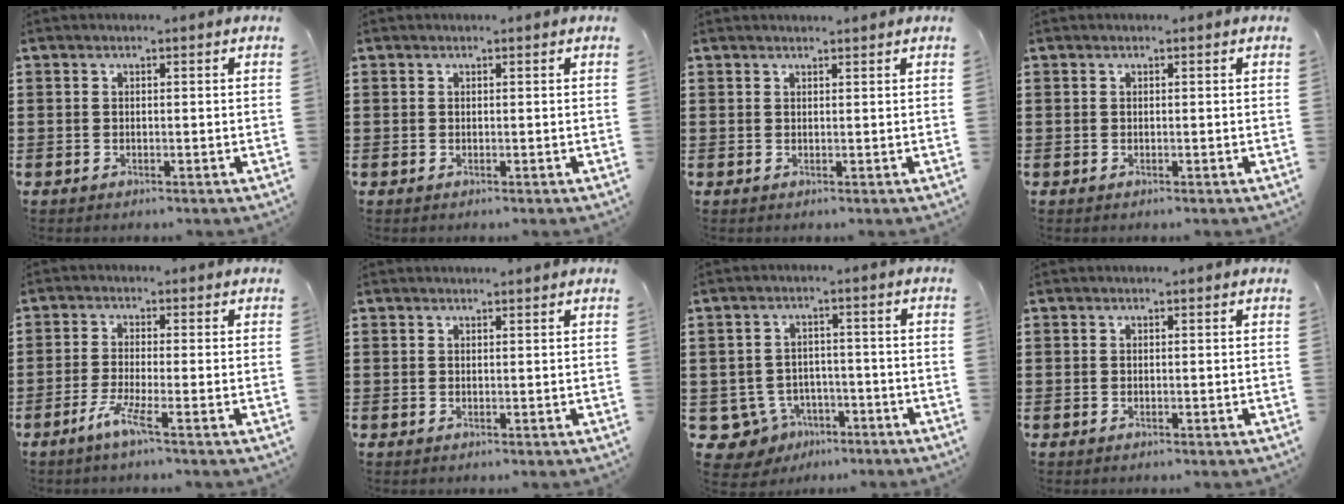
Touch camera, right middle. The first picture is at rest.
{"total": 0.0}
{"total": 0.8, "force": [0.8, -0.1, 0.1], "torque": [-0.004, -0.002, 0.016]}
{"total": 0.0}
{"total": 4.2, "force": [-2.5, -0.1, 3.4], "torque": [-0.071, -0.010, -0.047]}
{"total": 0.6, "force": [0.6, -0.1, 0.1], "torque": [-0.003, -0.001, 0.012]}
{"total": 5.6, "force": [-3.5, 4.1, 1.6], "torque": [-0.064, 0.008, -0.070]}
{"total": 0.0}